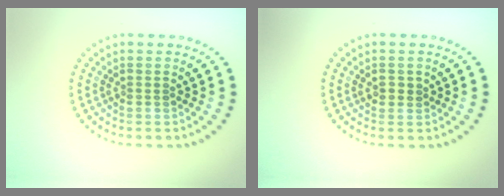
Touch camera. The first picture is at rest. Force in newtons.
{"total": 0.7, "press": 0.6, "slide": 0.3}